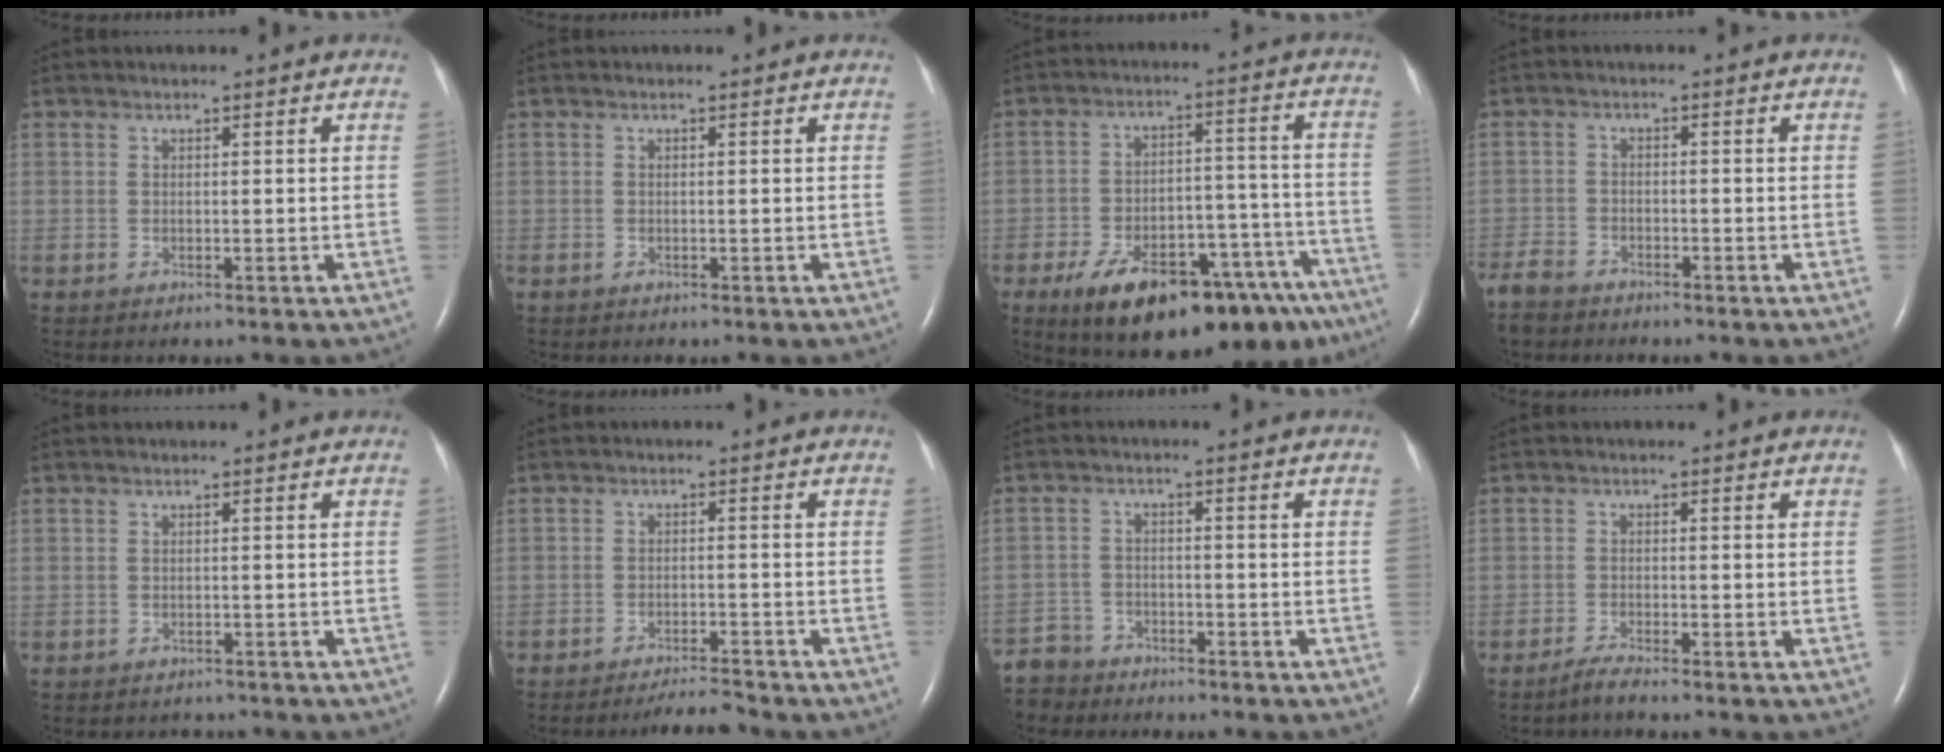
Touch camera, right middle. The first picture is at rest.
{"total": 2.5, "force": [-1.5, 1.3, 1.6], "torque": [-0.046, -0.008, -0.025]}
{"total": 22.5, "force": [-15.5, 8.1, 14.1], "torque": [-0.143, 0.030, -0.218]}
{"total": 4.7, "force": [-4.2, 1.6, 1.2], "torque": [-0.027, -0.011, -0.083]}
{"total": 1.6, "force": [-1.5, 0.7, -0.1], "torque": [-0.003, -0.001, -0.019]}
{"total": 3.6, "force": [-3.5, -0.6, 0.6], "torque": [-0.014, -0.016, -0.057]}
{"total": 6.9, "force": [-6.2, 3.0, 0.0], "torque": [-0.006, -0.006, -0.118]}
{"total": 2.0, "force": [-1.7, -0.4, 0.9], "torque": [-0.028, -0.005, -0.037]}